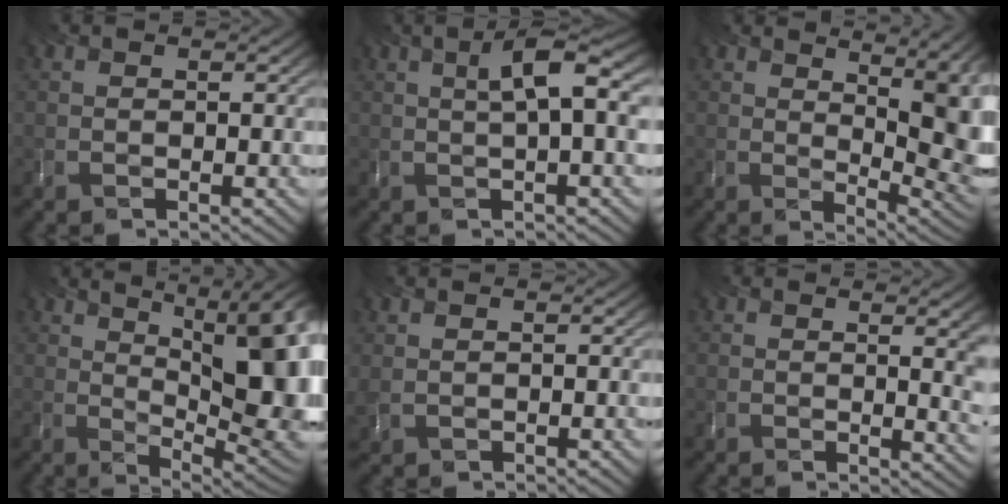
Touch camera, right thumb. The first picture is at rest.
{"total": 5.8, "force": [1.2, 1.2, 5.5], "torque": [-0.086, 0.012, 0.018]}
{"total": 11.5, "force": [3.4, 4.6, 9.9], "torque": [-0.122, 0.034, 0.050]}
{"total": 14.8, "force": [3.7, 6.0, 13.0], "torque": [-0.184, 0.029, 0.060]}
{"total": 1.2, "force": [0.8, 0.5, 0.8], "torque": [-0.024, 0.003, 0.016]}
{"total": 7.7, "force": [1.6, 3.0, 6.9], "torque": [-0.062, 0.015, 0.010]}